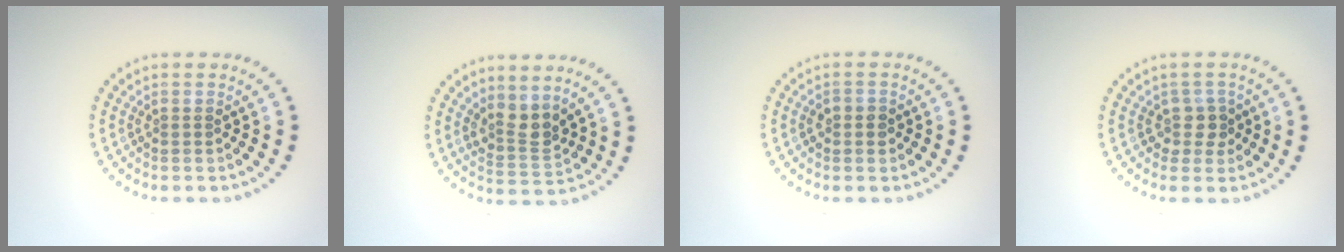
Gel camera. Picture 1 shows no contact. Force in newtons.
{"total": 2.7, "press": 2.1, "slide": 1.7}
{"total": 1.6, "press": 1.6, "slide": 0.4}
{"total": 2.2, "press": 1.8, "slide": 1.3}